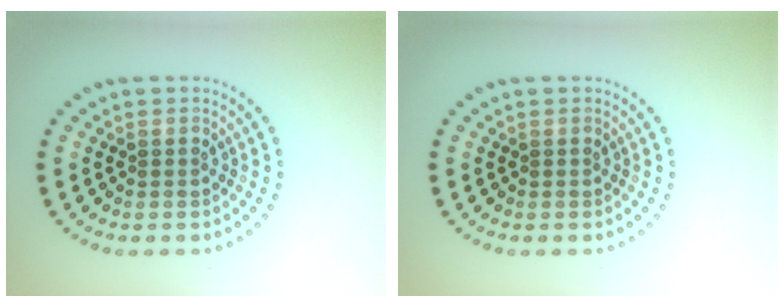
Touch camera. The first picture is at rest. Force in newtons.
{"total": 0.0}